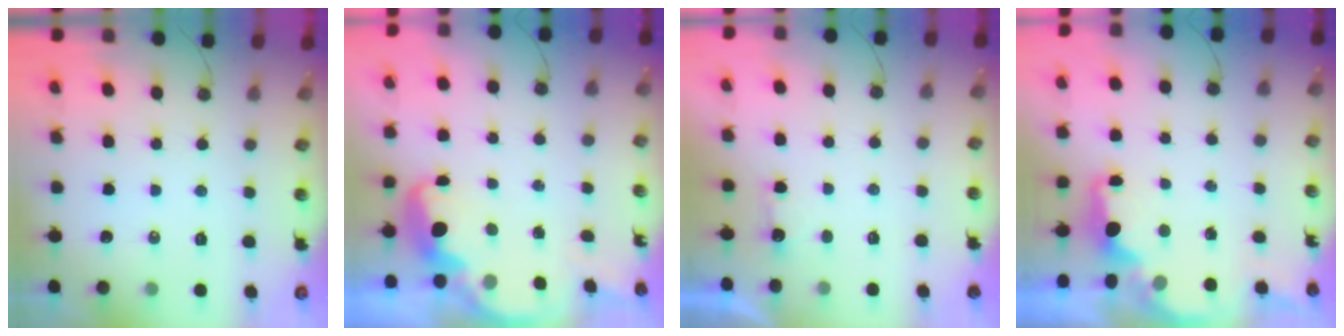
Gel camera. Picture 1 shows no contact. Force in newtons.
{"total": 3.2, "press": 3.2, "slide": 0.6}
{"total": 1.8, "press": 1.6, "slide": 0.9}
{"total": 1.6, "press": 1.5, "slide": 0.5}